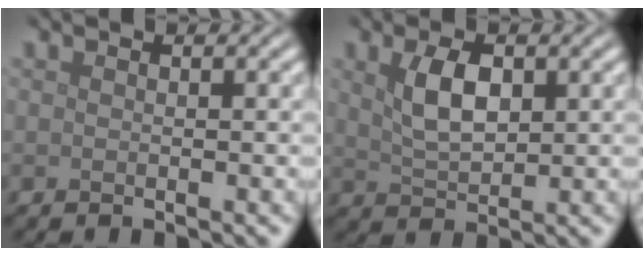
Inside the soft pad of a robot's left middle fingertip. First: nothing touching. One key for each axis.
{"total": 3.7, "fx": 1.1, "fy": 1.9, "fz": 3.0, "tx": -0.062, "ty": 0.002, "tz": 0.025}